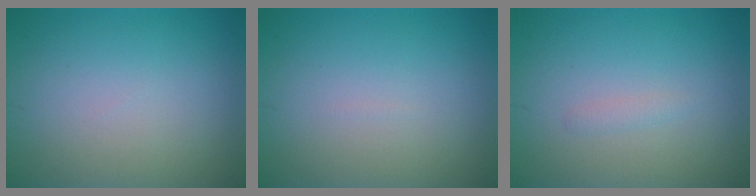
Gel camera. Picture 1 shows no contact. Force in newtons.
{"total": 0.0}
{"total": 0.7, "press": 0.7, "slide": 0.0}